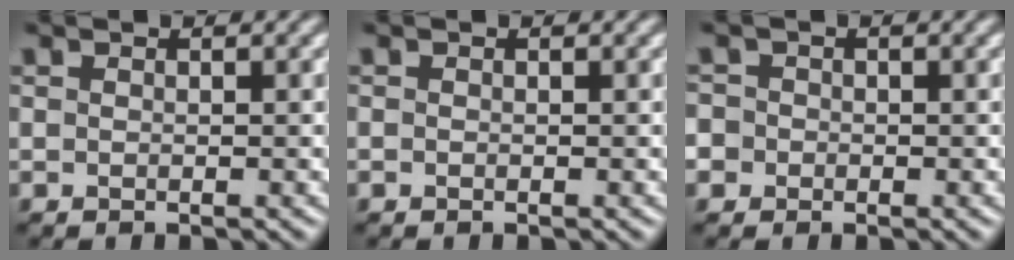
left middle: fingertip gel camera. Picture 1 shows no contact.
{"total": 0.0}
{"total": 1.7, "force": [-0.7, 1.6, 0.0], "torque": [0.012, 0.008, -0.016]}